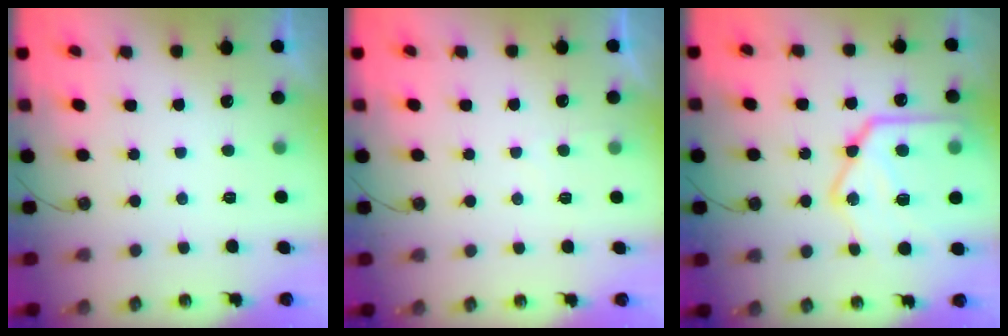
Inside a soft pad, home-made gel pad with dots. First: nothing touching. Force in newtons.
{"total": 2.0, "press": 2.0, "slide": 0.3}
{"total": 25.2, "press": 25.0, "slide": 2.8}